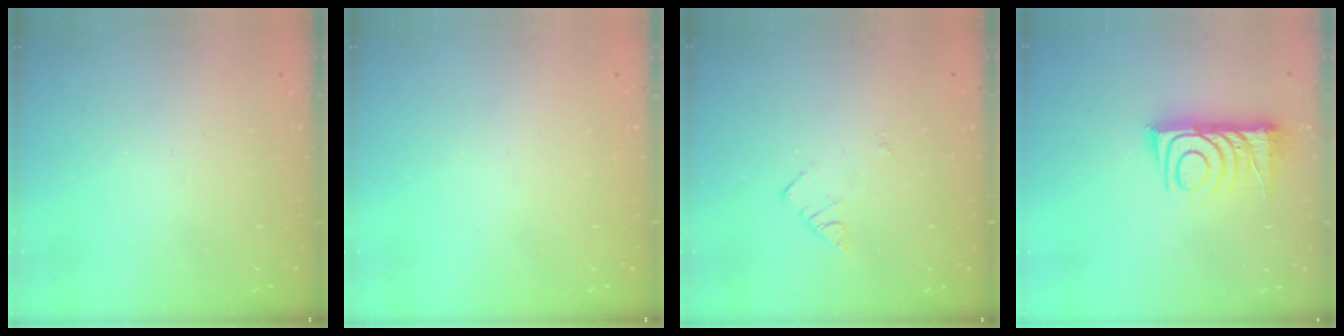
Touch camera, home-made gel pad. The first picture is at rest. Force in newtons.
{"total": 0.0}
{"total": 3.8, "press": 3.8, "slide": 0.4}
{"total": 12.5, "press": 12.5, "slide": 0.9}